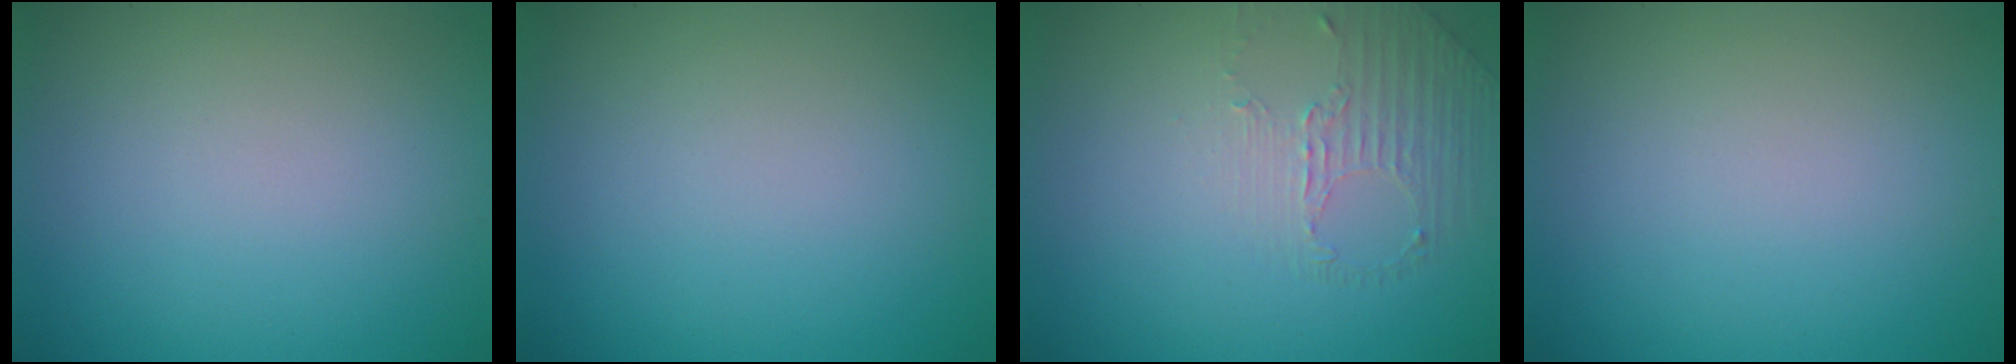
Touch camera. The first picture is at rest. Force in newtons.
{"total": 0.0}
{"total": 1.4, "press": 0.8, "slide": 1.1}
{"total": 0.0}